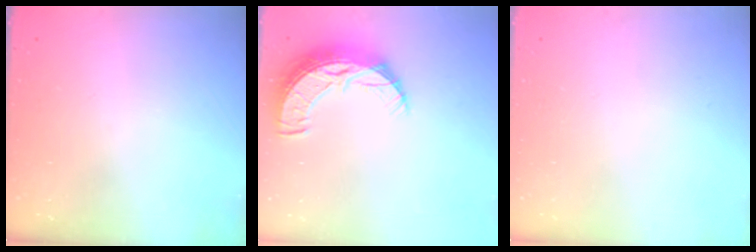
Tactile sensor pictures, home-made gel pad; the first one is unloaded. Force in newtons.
{"total": 11.2, "press": 11.1, "slide": 0.9}
{"total": 0.0}